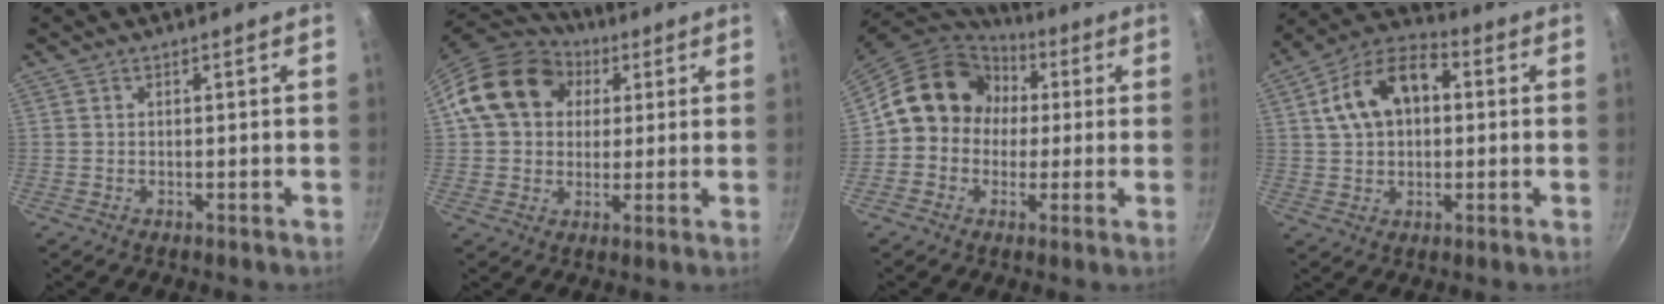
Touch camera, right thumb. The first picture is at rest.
{"total": 16.7, "force": [4.5, 13.3, 8.9], "torque": [-0.139, 0.021, 0.066]}
{"total": 14.8, "force": [1.5, 13.0, 6.8], "torque": [-0.074, 0.036, 0.006]}
{"total": 14.1, "force": [2.7, 9.2, 10.3], "torque": [-0.154, 0.031, 0.030]}